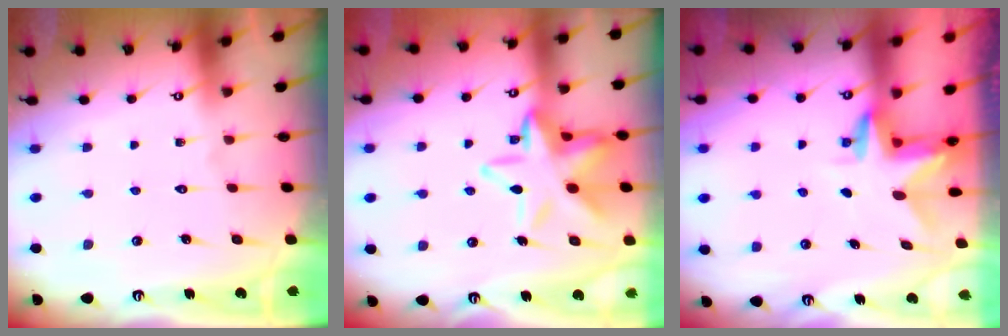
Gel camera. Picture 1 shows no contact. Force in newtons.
{"total": 15.4, "press": 15.3, "slide": 1.7}
{"total": 3.0, "press": 3.0, "slide": 0.3}